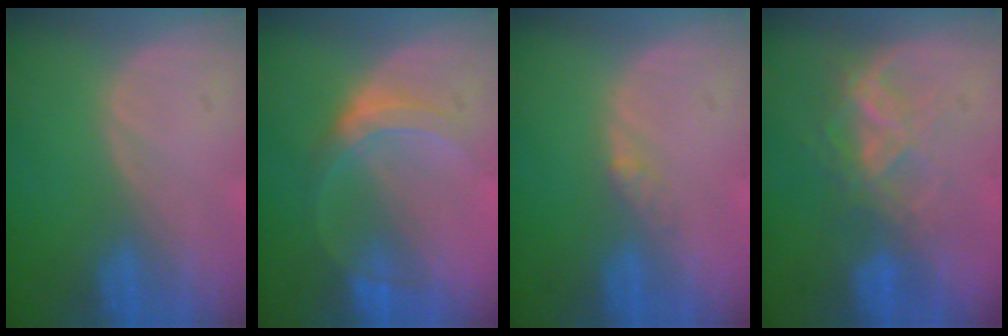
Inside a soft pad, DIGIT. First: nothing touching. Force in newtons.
{"total": 5.1, "press": 4.8, "slide": 1.7}
{"total": 1.8, "press": 1.6, "slide": 1.0}
{"total": 6.8, "press": 5.9, "slide": 3.4}